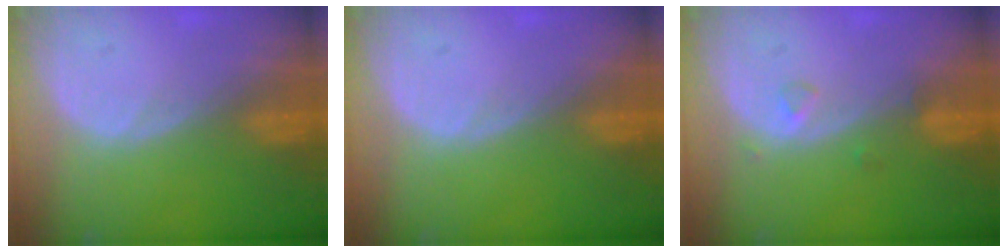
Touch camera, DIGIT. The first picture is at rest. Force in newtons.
{"total": 0.0}
{"total": 1.5, "press": 1.5, "slide": 0.1}